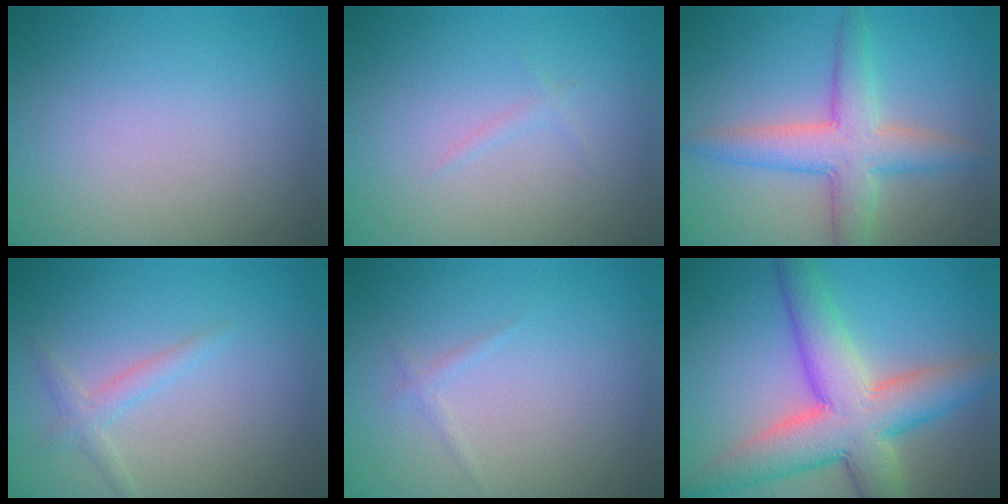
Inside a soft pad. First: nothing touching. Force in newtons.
{"total": 0.6, "press": 0.6, "slide": 0.1}
{"total": 5.5, "press": 5.5, "slide": 0.2}
{"total": 1.7, "press": 1.7, "slide": 0.0}
{"total": 0.8, "press": 0.8, "slide": 0.1}
{"total": 9.2, "press": 9.2, "slide": 0.5}